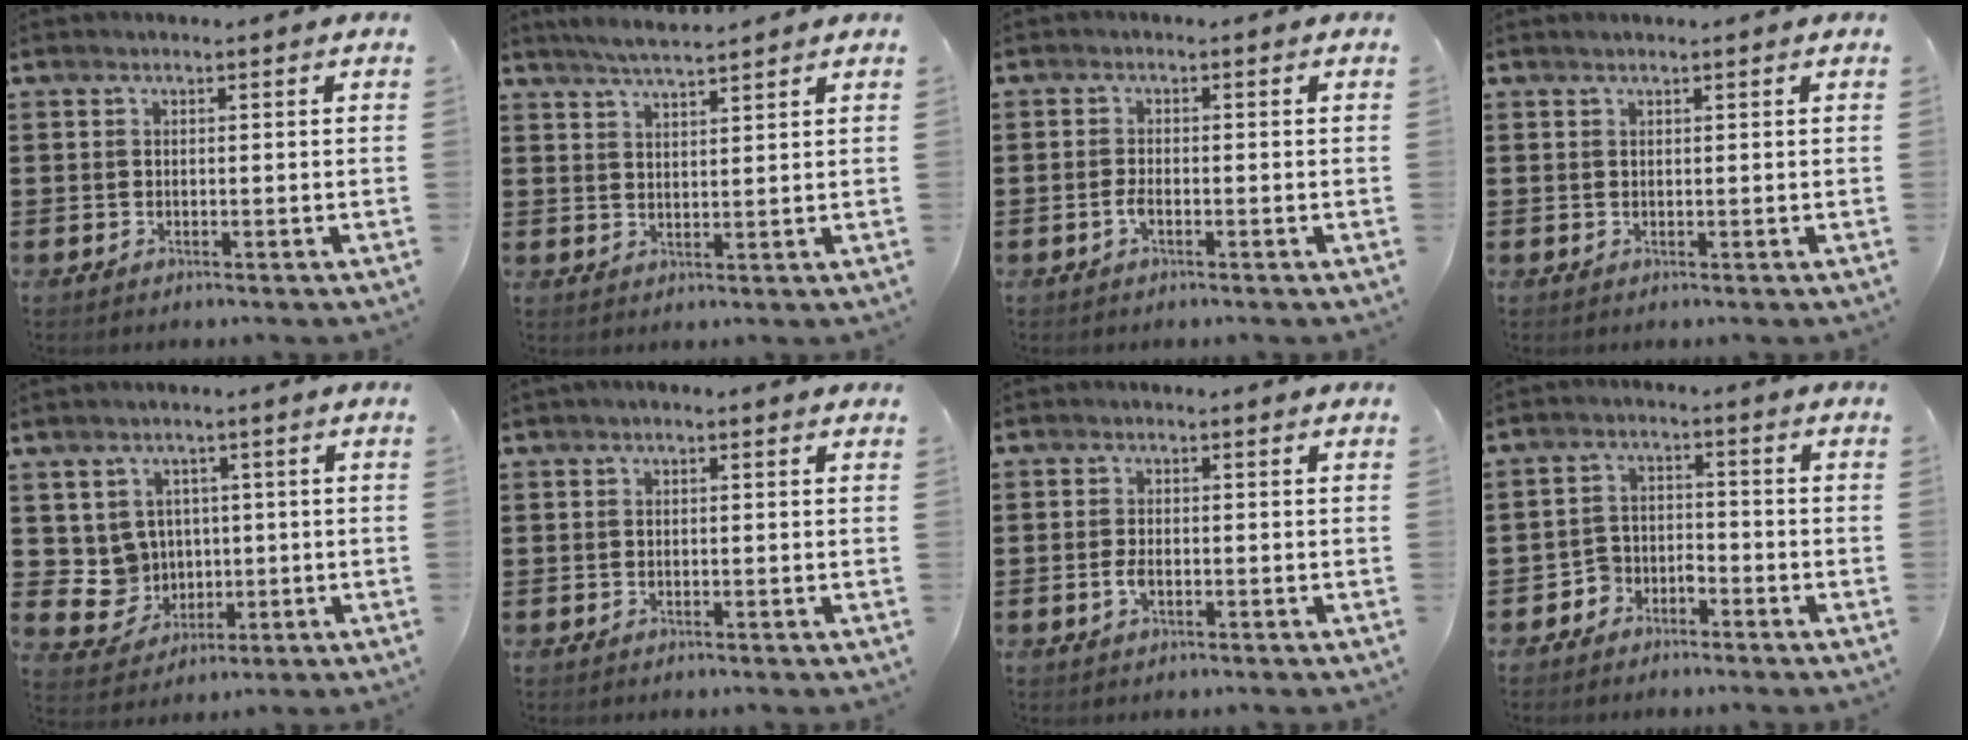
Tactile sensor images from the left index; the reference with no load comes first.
{"total": 3.8, "force": [3.6, 0.0, 1.4], "torque": [-0.037, -0.003, 0.065]}
{"total": 1.5, "force": [-0.7, 0.5, 1.3], "torque": [-0.034, -0.003, -0.014]}
{"total": 0.6, "force": [0.5, -0.1, 0.4], "torque": [-0.006, 0.000, 0.009]}
{"total": 5.5, "force": [1.3, 5.3, 0.9], "torque": [-0.047, 0.000, 0.030]}
{"total": 0.7, "force": [0.1, 0.1, 0.6], "torque": [-0.012, 0.000, 0.002]}
{"total": 1.9, "force": [-0.5, 0.9, 1.7], "torque": [-0.048, -0.005, -0.014]}
{"total": 3.3, "force": [-2.9, 1.6, 0.2], "torque": [-0.013, 0.007, -0.062]}